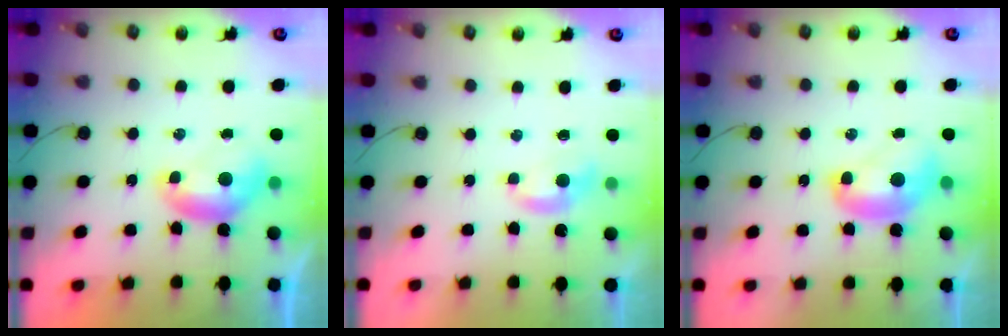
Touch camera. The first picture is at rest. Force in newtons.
{"total": 1.5, "press": 1.5, "slide": 0.4}
{"total": 2.2, "press": 2.2, "slide": 0.2}